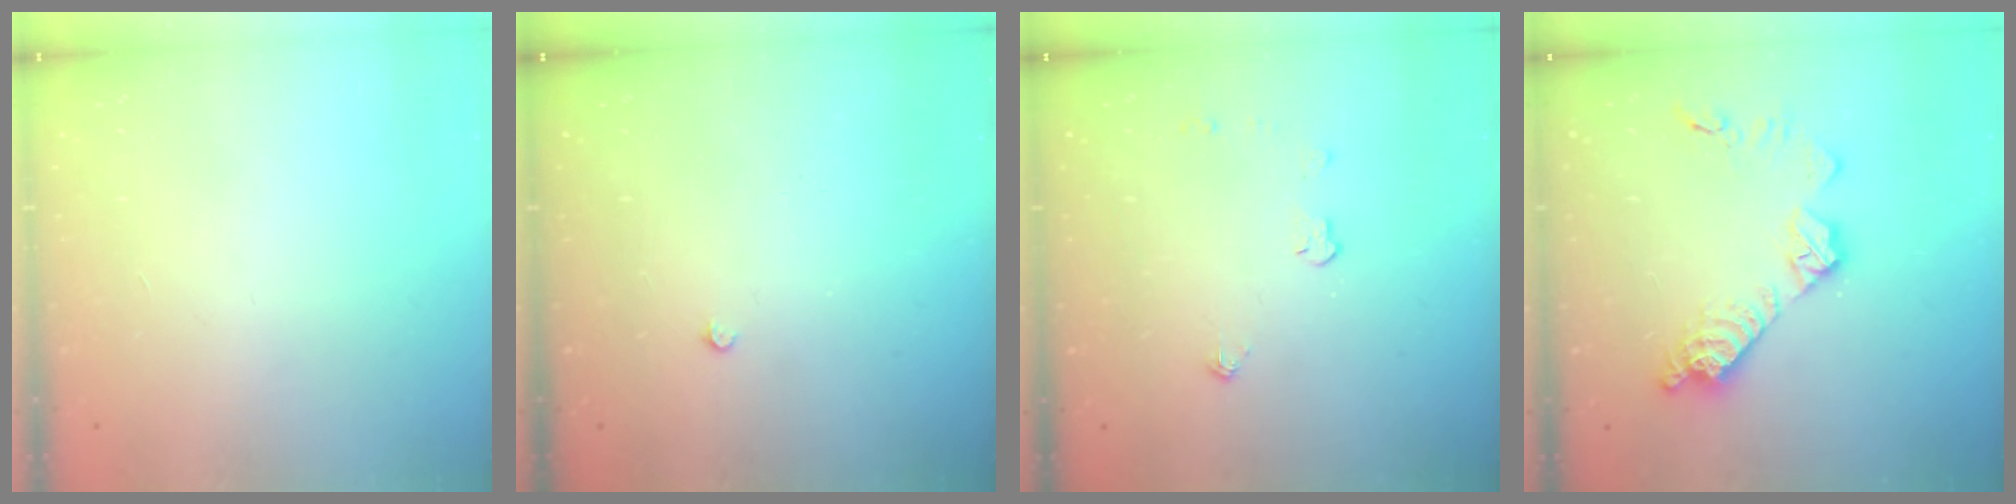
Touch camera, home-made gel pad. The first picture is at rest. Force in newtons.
{"total": 2.3, "press": 2.3, "slide": 0.4}
{"total": 3.8, "press": 3.8, "slide": 0.6}
{"total": 12.9, "press": 12.9, "slide": 0.7}